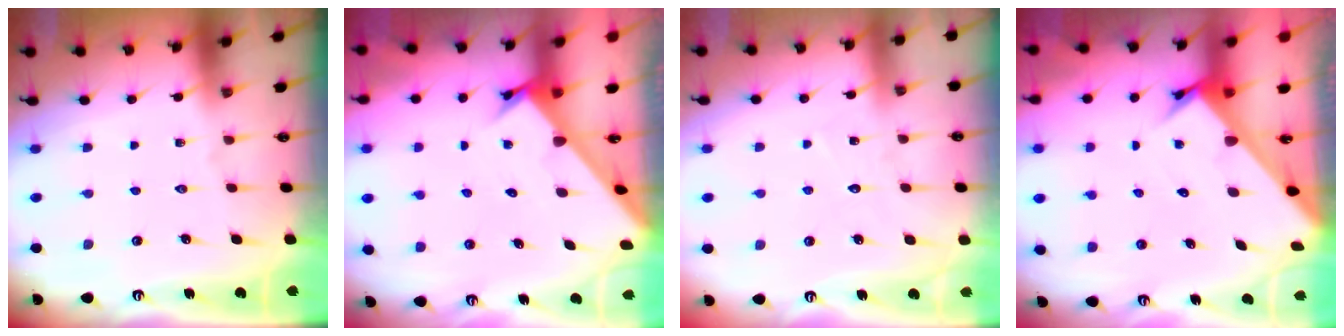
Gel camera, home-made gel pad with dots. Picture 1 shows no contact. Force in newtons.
{"total": 2.1, "press": 2.1, "slide": 0.2}
{"total": 5.3, "press": 5.3, "slide": 0.5}
{"total": 2.8, "press": 2.8, "slide": 0.2}